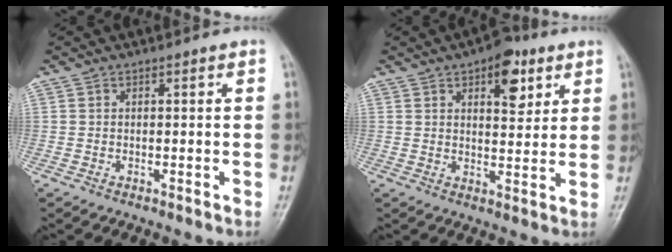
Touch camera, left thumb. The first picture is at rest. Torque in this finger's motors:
{"motor_torque": [1.13, 0.77, 0.66, -0.61, 0.20]}